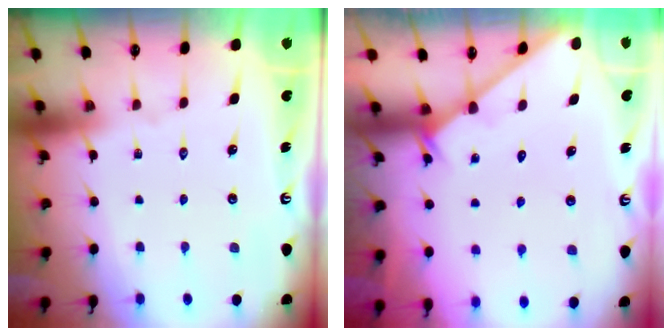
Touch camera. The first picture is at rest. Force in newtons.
{"total": 1.2, "press": 1.2, "slide": 0.0}